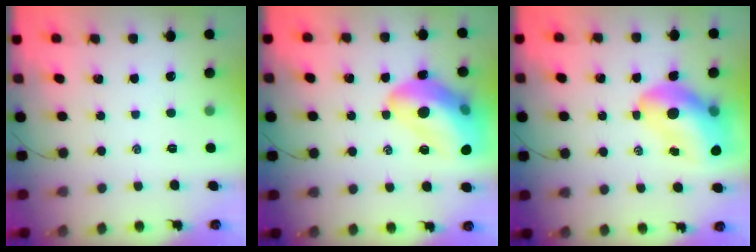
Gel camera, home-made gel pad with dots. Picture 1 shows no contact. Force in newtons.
{"total": 21.4, "press": 21.0, "slide": 3.9}
{"total": 15.7, "press": 15.0, "slide": 4.5}